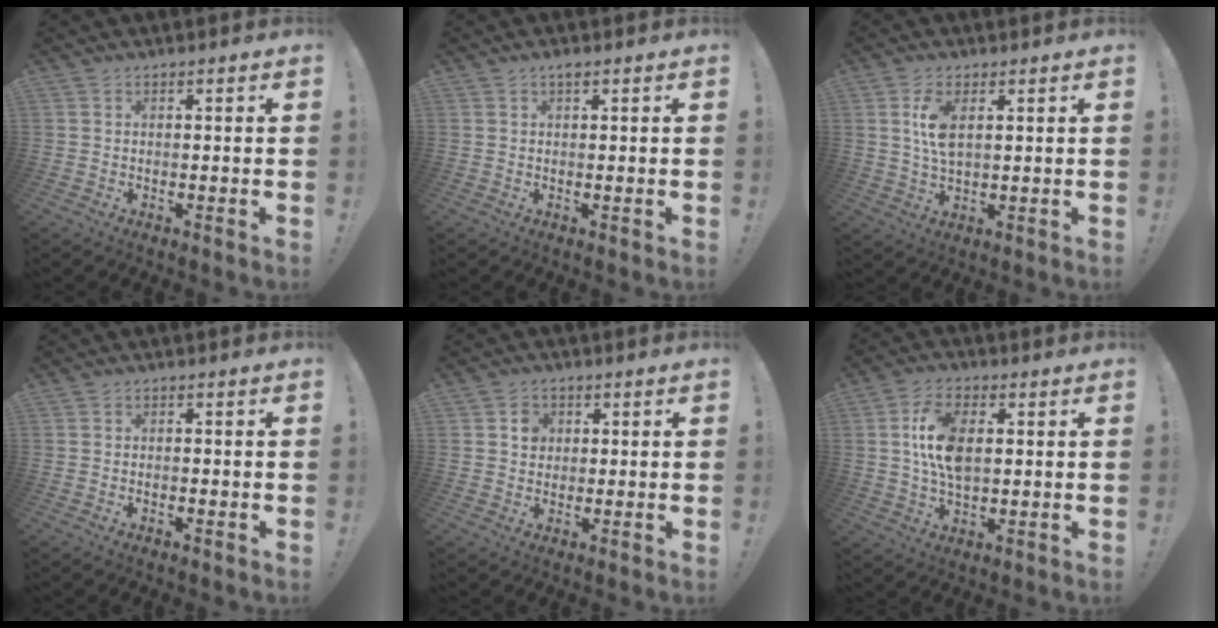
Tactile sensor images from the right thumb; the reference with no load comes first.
{"total": 1.1, "force": [0.6, 0.1, 0.9], "torque": [-0.013, 0.001, 0.009]}
{"total": 7.0, "force": [2.1, 3.2, 5.9], "torque": [-0.109, -0.010, 0.030]}
{"total": 0.7, "force": [-0.6, 0.3, 0.2], "torque": [-0.011, 0.004, -0.009]}
{"total": 4.1, "force": [1.1, 3.7, 1.6], "torque": [-0.008, -0.003, 0.015]}
{"total": 11.5, "force": [1.6, 6.4, 9.4], "torque": [-0.169, -0.001, 0.028]}